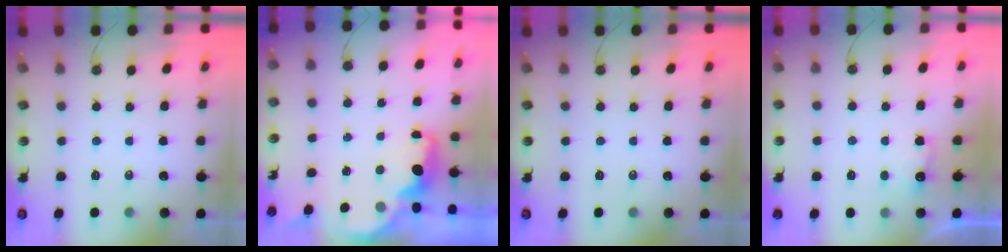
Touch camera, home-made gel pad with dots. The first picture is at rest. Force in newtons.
{"total": 2.1, "press": 2.0, "slide": 0.7}
{"total": 0.0}
{"total": 5.1, "press": 5.0, "slide": 1.0}